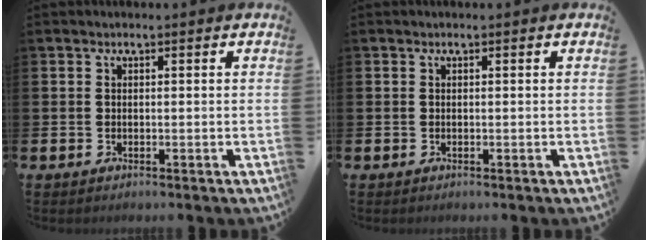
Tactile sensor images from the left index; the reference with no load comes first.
{"total": 0.0}